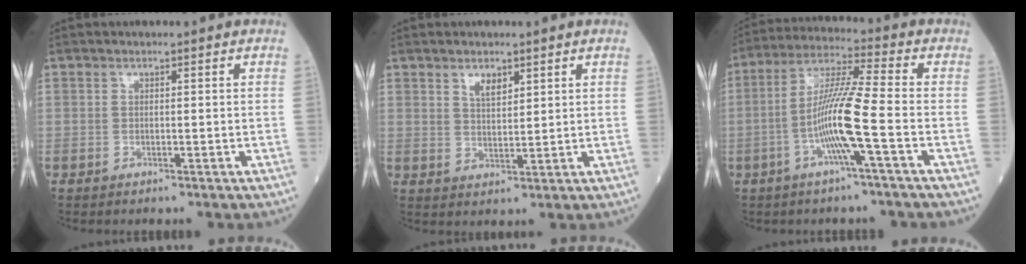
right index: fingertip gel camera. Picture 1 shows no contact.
{"total": 3.0, "force": [1.9, 1.2, 2.0], "torque": [-0.038, 0.000, 0.040]}
{"total": 10.3, "force": [-3.0, -0.8, 9.8], "torque": [-0.194, 0.003, -0.063]}